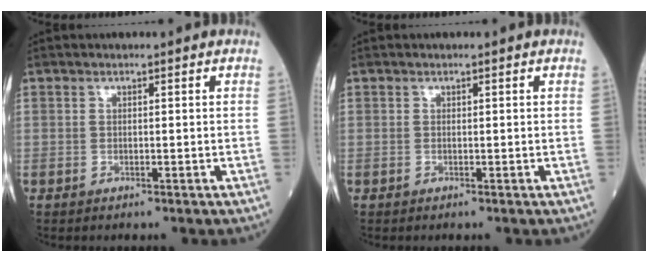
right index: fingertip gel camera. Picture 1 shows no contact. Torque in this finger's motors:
{"motor_torque": [-0.03, -0.04, -0.03, -0.01]}